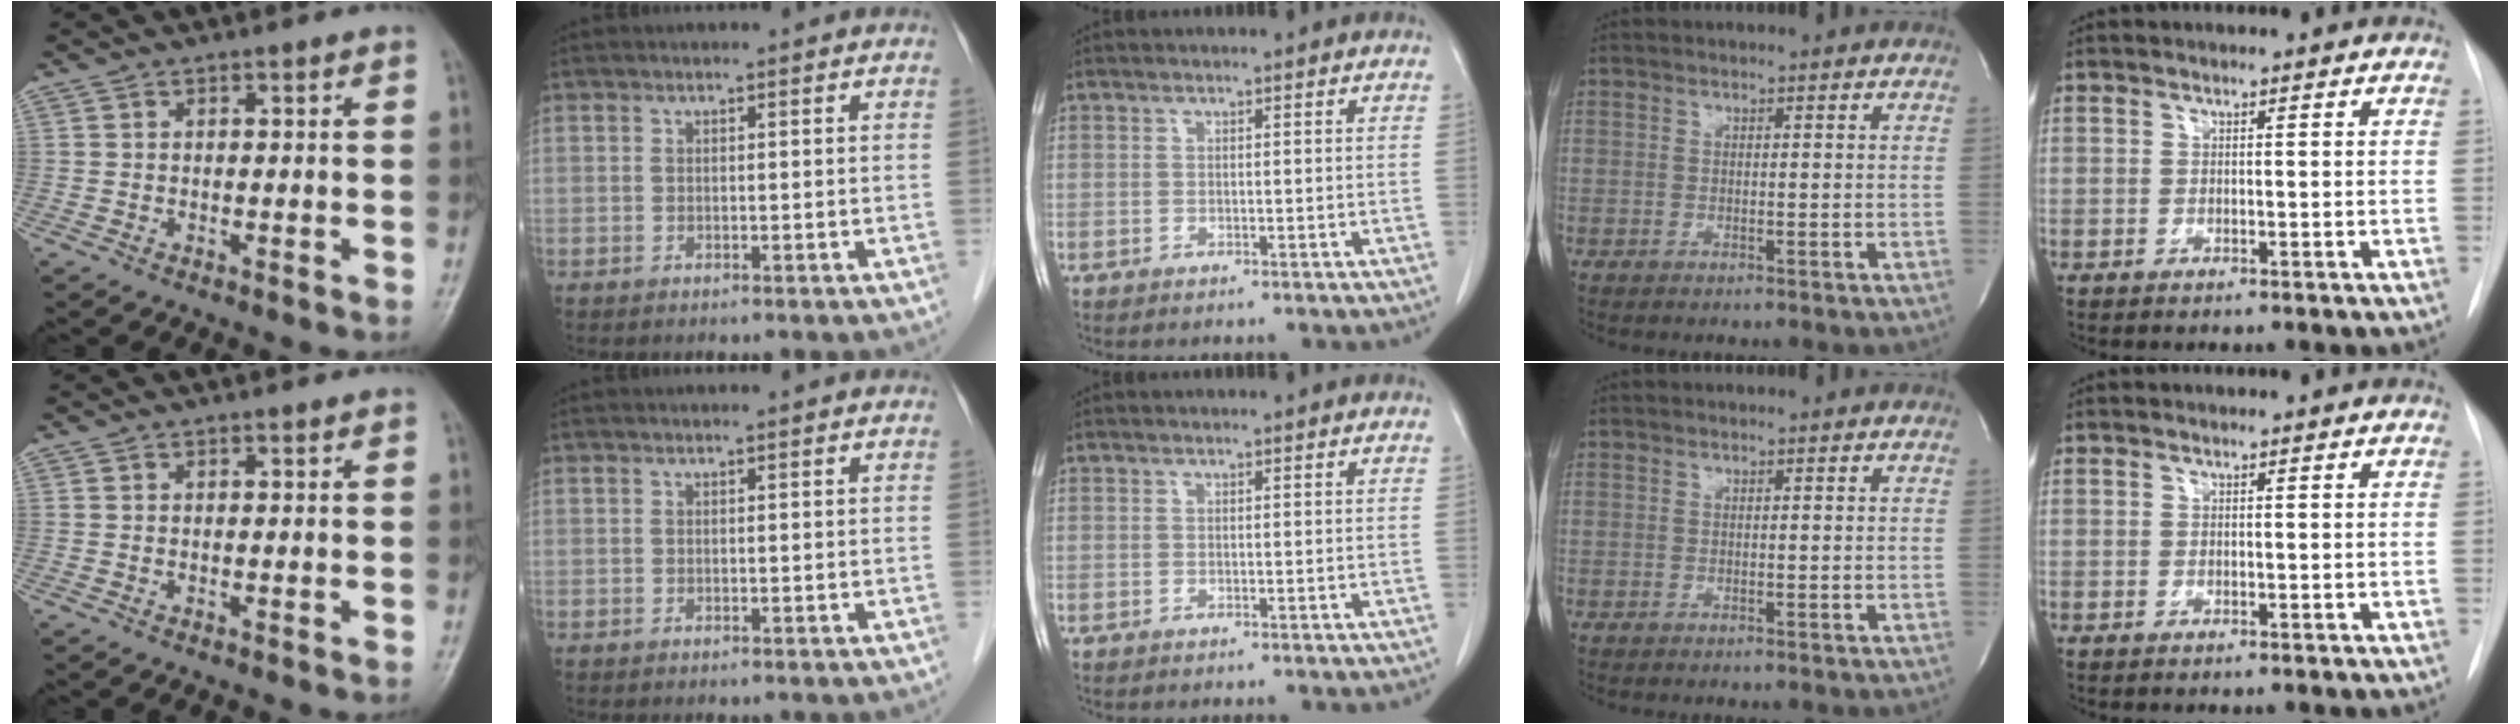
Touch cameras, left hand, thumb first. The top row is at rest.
{}